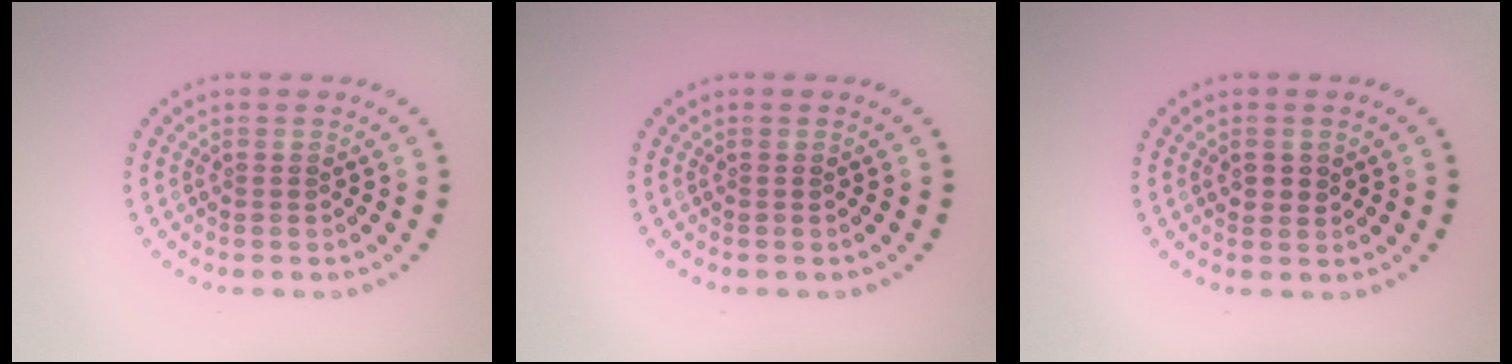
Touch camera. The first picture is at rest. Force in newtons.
{"total": 0.0}
{"total": 1.1, "press": 1.1, "slide": 0.3}